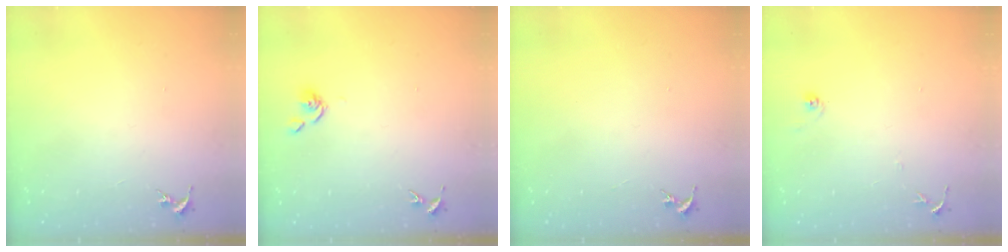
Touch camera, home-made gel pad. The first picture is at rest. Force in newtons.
{"total": 3.9, "press": 3.8, "slide": 0.8}
{"total": 0.0}
{"total": 6.0, "press": 5.9, "slide": 0.6}